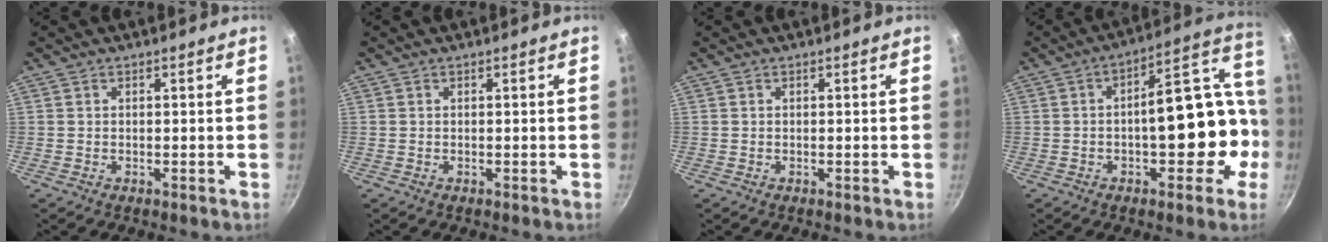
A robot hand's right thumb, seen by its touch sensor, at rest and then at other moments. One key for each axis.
{"total": 0.0}
{"total": 0.0}
{"total": 18.4, "fx": -2.9, "fy": 9.2, "fz": 15.7, "tx": -0.144, "ty": 0.072, "tz": -0.038}